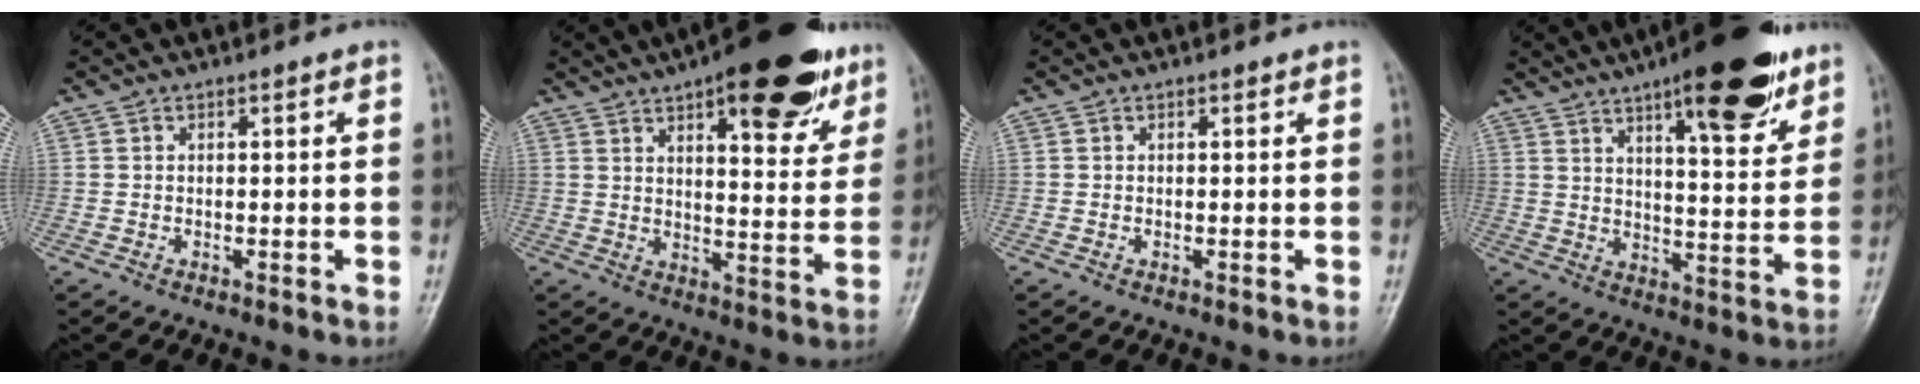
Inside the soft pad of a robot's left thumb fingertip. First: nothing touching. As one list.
[{"total": 20.8, "force": [12.2, 7.6, 15.0], "torque": [-0.167, -0.035, 0.171]}, {"total": 0.0}, {"total": 18.1, "force": [11.3, 5.2, 13.2], "torque": [-0.156, -0.054, 0.166]}]